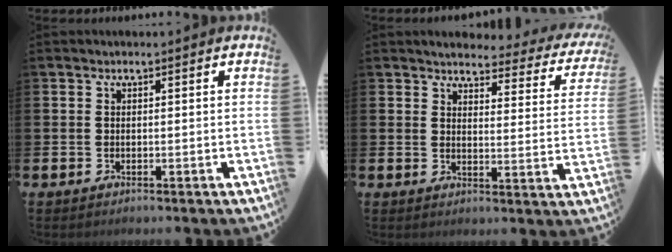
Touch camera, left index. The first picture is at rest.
{"total": 3.1, "force": [2.9, 0.9, 0.7], "torque": [-0.028, -0.025, 0.042]}